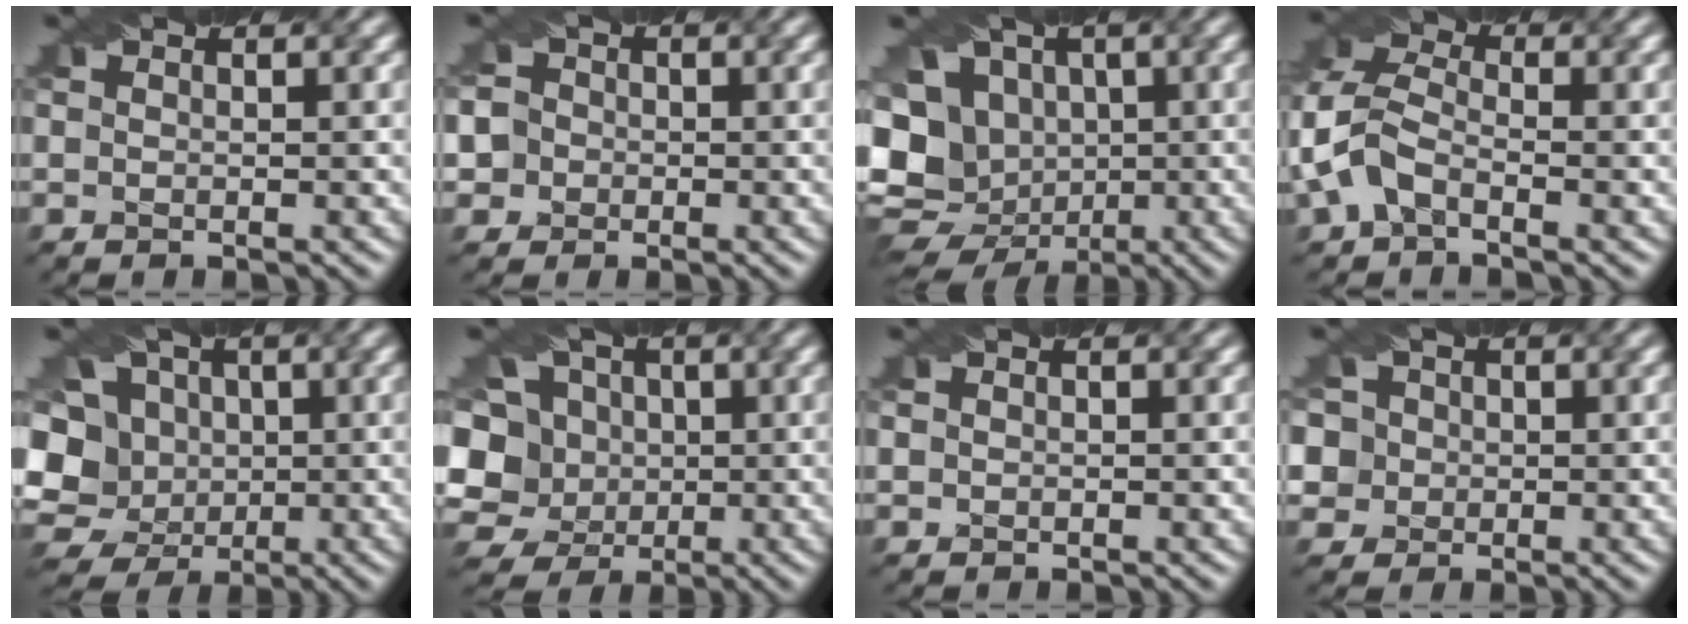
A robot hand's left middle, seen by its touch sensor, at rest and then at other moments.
{"total": 4.9, "force": [0.4, 4.6, 1.7], "torque": [-0.027, 0.036, -0.015]}
{"total": 14.5, "force": [-2.2, 12.4, 7.2], "torque": [-0.133, 0.003, -0.059]}
{"total": 5.2, "force": [-1.4, 3.4, 3.7], "torque": [-0.084, 0.015, -0.043]}
{"total": 12.7, "force": [0.2, 11.1, 6.2], "torque": [-0.141, 0.033, -0.029]}
{"total": 10.2, "force": [0.7, 8.7, 5.4], "torque": [-0.110, 0.031, -0.019]}
{"total": 0.6, "force": [0.2, 0.6, 0.2], "torque": [-0.003, -0.002, 0.003]}
{"total": 7.0, "force": [2.4, 6.0, 2.8], "torque": [-0.052, 0.034, 0.016]}